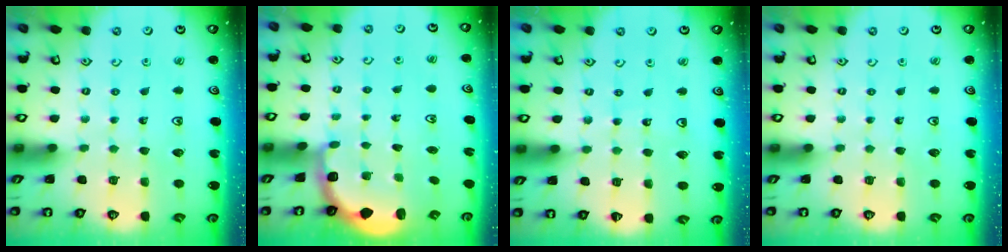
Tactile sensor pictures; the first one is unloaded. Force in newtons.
{"total": 2.3, "press": 2.0, "slide": 1.0}
{"total": 4.7, "press": 4.7, "slide": 0.5}
{"total": 0.0}